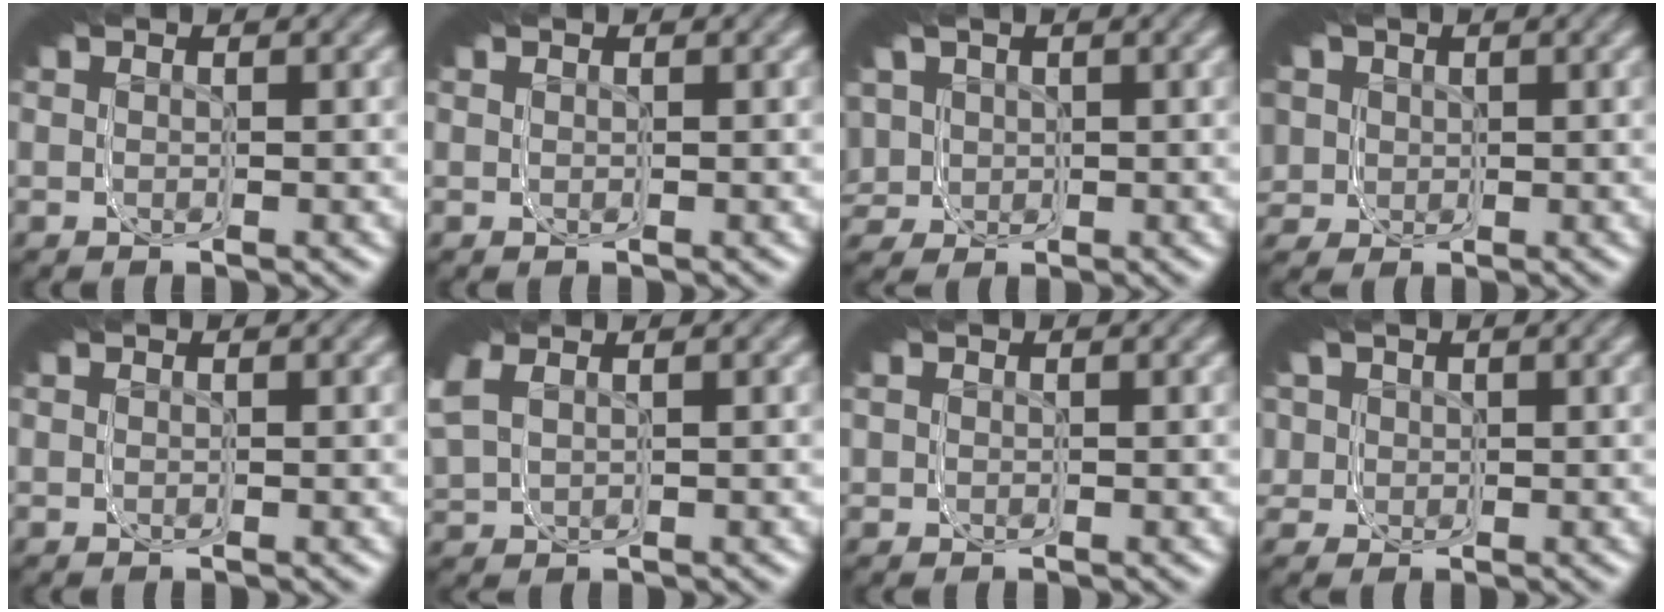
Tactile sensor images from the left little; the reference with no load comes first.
{"total": 0.0}
{"total": 7.5, "force": [-0.6, 6.8, 3.1], "torque": [-0.073, -0.024, -0.014]}
{"total": 9.6, "force": [0.1, 8.5, 4.6], "torque": [-0.094, -0.020, -0.007]}
{"total": 0.0}
{"total": 4.7, "force": [1.0, 3.7, 2.7], "torque": [-0.073, 0.005, 0.011]}
{"total": 1.4, "force": [-0.1, 1.3, 0.4], "torque": [-0.010, -0.007, -0.002]}
{"total": 6.3, "force": [0.2, 5.6, 3.0], "torque": [-0.065, -0.019, 0.000]}